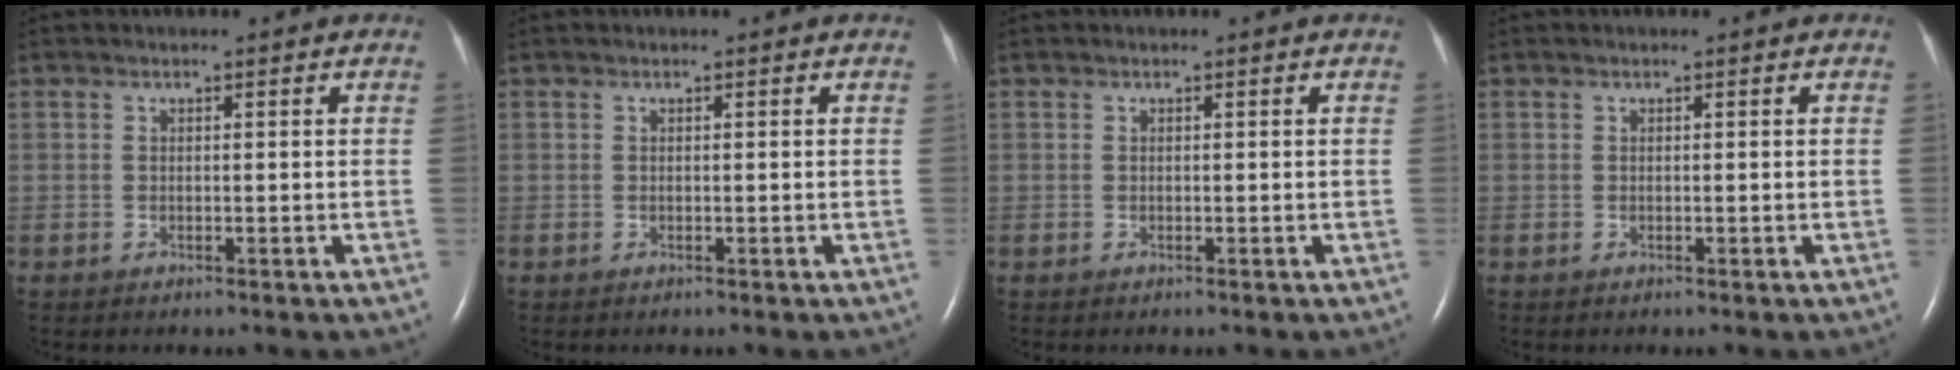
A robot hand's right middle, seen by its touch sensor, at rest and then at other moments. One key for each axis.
{"total": 0.0}
{"total": 0.0}
{"total": 0.0}